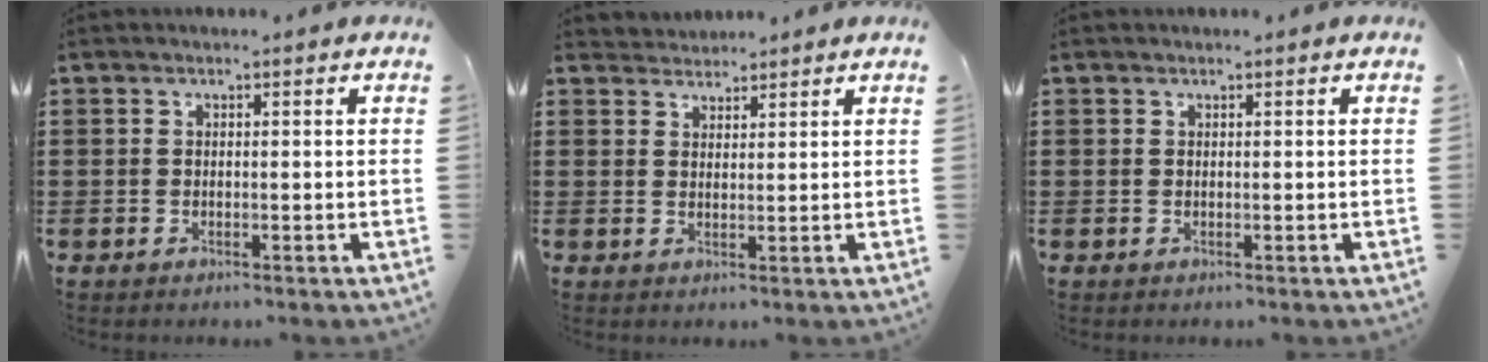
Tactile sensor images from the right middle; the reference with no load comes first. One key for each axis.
{"total": 2.2, "fx": 2.2, "fy": 0.3, "fz": -0.5, "tx": 0.003, "ty": 0.002, "tz": 0.043}
{"total": 0.0}